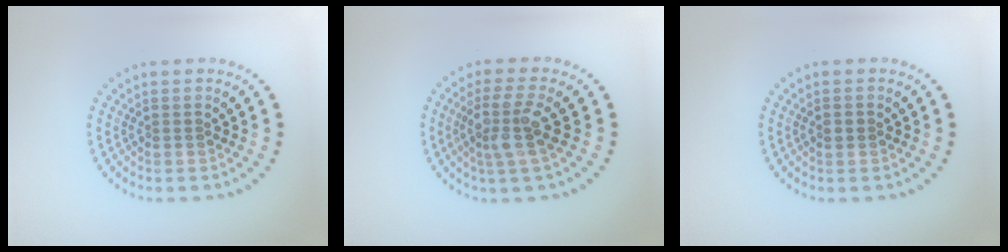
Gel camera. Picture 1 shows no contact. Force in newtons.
{"total": 3.6, "press": 3.0, "slide": 1.9}
{"total": 1.0, "press": 1.0, "slide": 0.1}